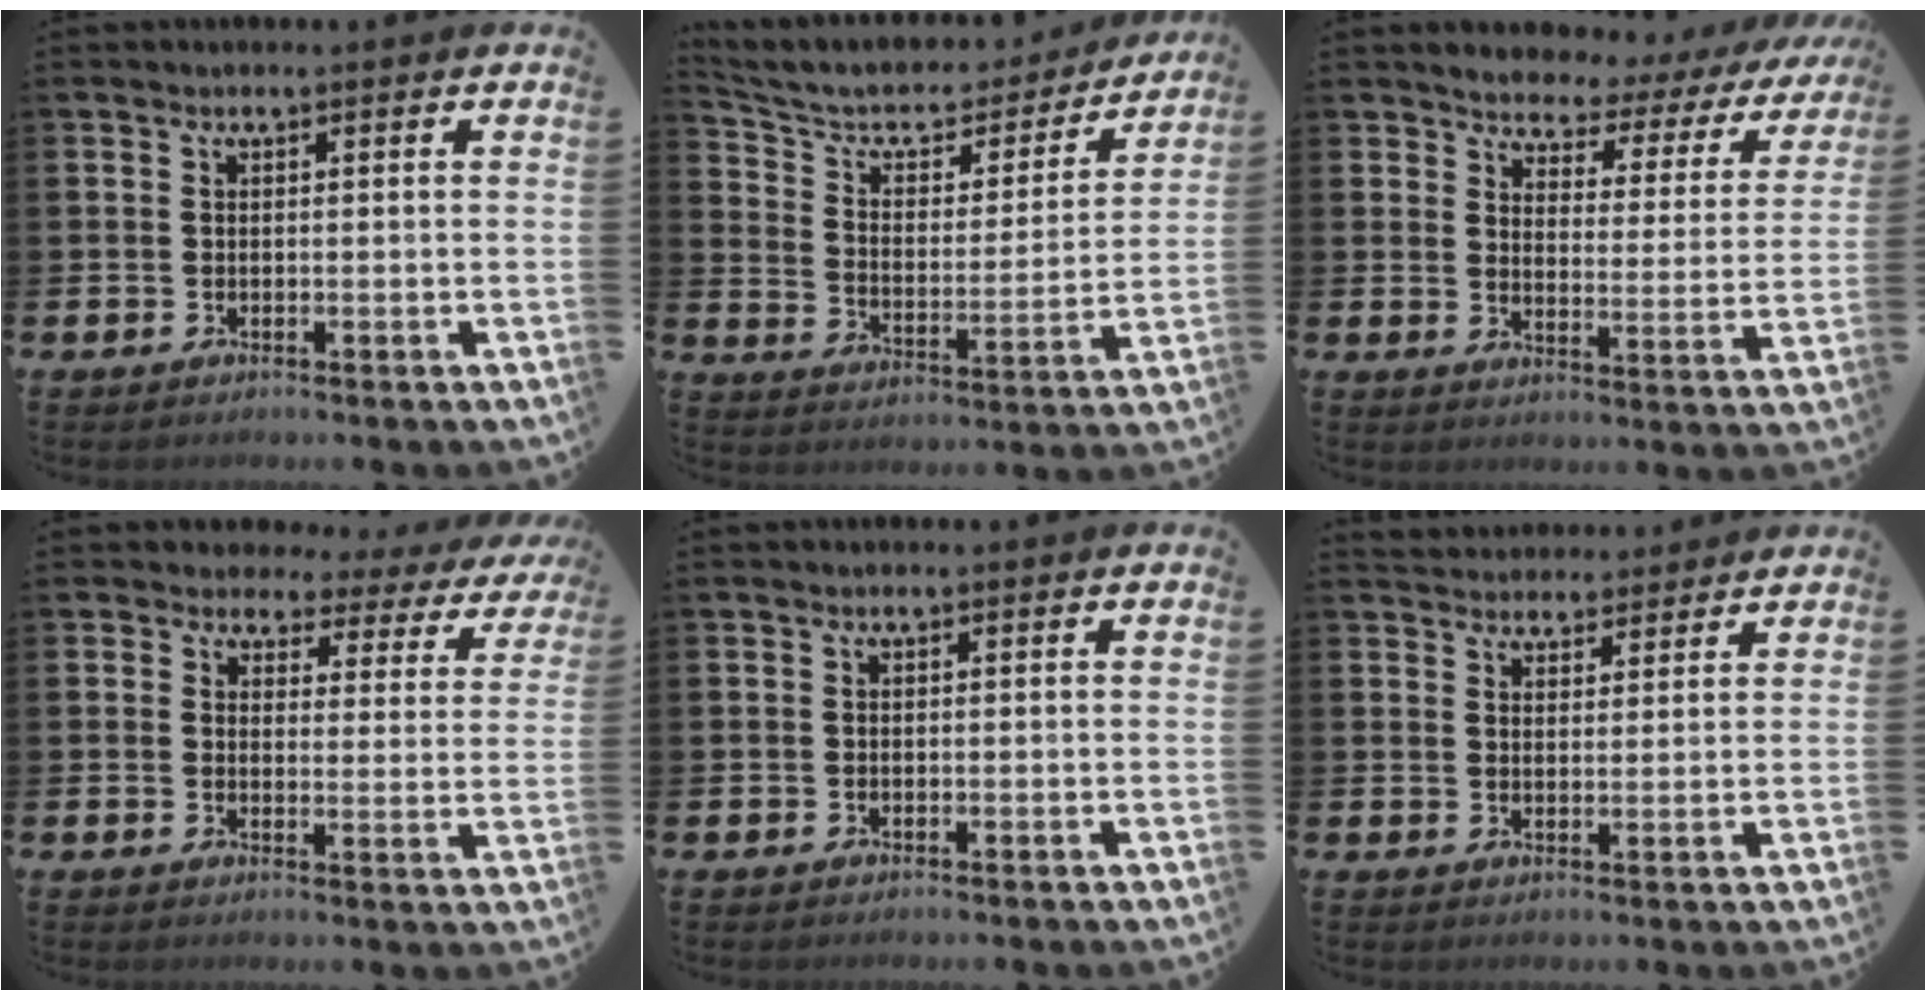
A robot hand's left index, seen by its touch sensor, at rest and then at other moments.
{"total": 7.6, "force": [6.5, 3.0, 2.6], "torque": [-0.083, -0.047, 0.108]}
{"total": 3.7, "force": [3.4, 1.4, 0.3], "torque": [-0.032, -0.038, 0.049]}
{"total": 2.4, "force": [1.7, 1.7, 0.2], "torque": [-0.021, -0.022, 0.021]}
{"total": 0.0}
{"total": 3.7, "force": [3.6, 1.0, -0.4], "torque": [0.001, -0.019, 0.065]}